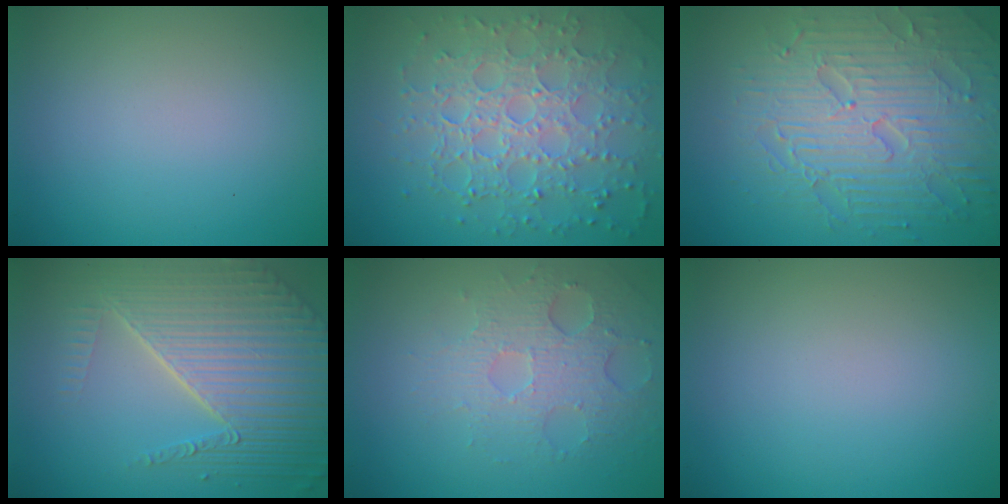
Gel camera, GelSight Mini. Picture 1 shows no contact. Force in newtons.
{"total": 7.7, "press": 5.6, "slide": 5.4}
{"total": 8.4, "press": 6.1, "slide": 5.8}
{"total": 8.4, "press": 5.6, "slide": 6.2}
{"total": 3.6, "press": 3.3, "slide": 1.5}
{"total": 0.0}